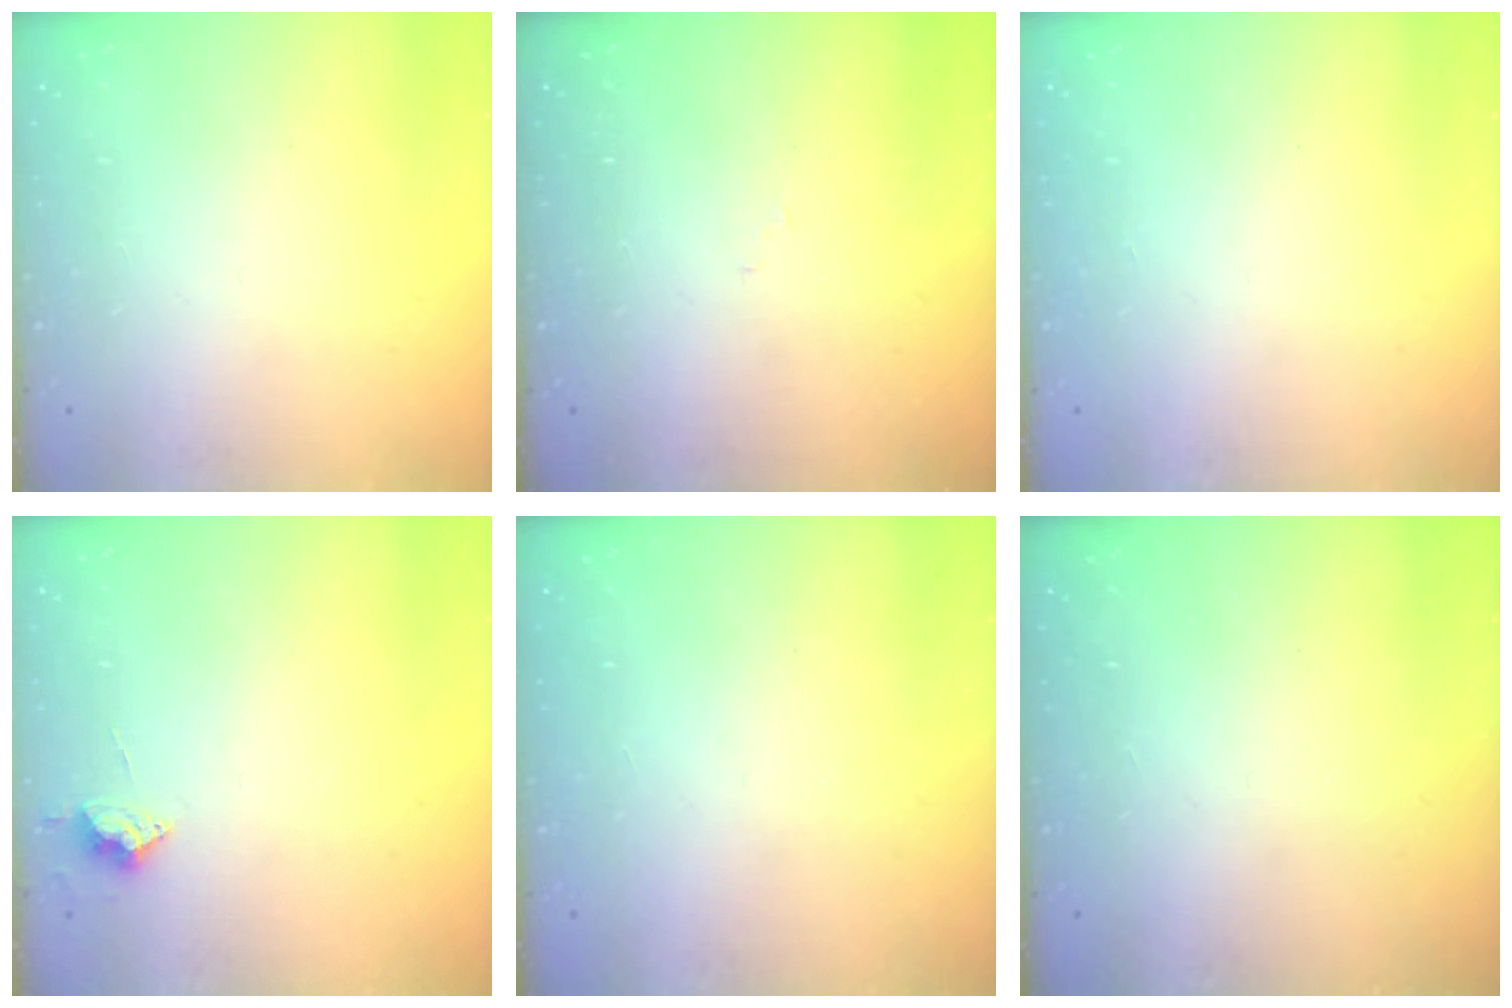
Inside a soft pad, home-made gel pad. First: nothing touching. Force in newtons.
{"total": 6.8, "press": 6.7, "slide": 0.6}
{"total": 1.4, "press": 1.2, "slide": 0.7}
{"total": 5.7, "press": 5.6, "slide": 0.6}
{"total": 0.9, "press": 0.9, "slide": 0.4}
{"total": 0.9, "press": 0.9, "slide": 0.1}